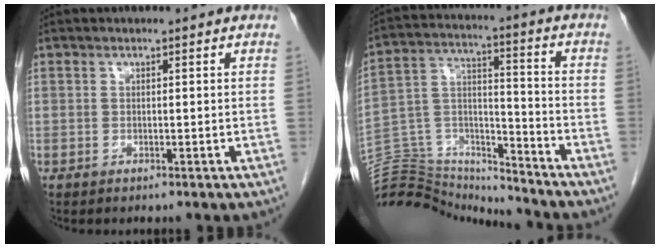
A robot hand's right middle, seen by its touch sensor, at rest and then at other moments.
{"total": 16.7, "force": [-16.5, 2.0, 1.8], "torque": [-0.033, 0.055, -0.275]}